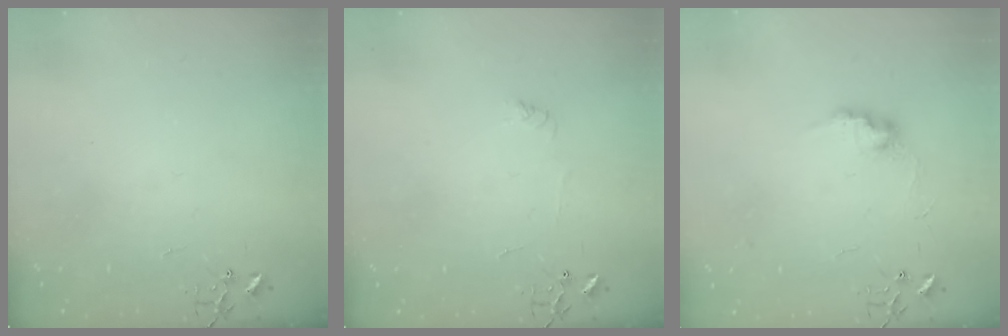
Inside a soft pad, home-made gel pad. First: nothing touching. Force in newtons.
{"total": 3.6, "press": 3.6, "slide": 0.4}
{"total": 8.6, "press": 8.6, "slide": 0.4}